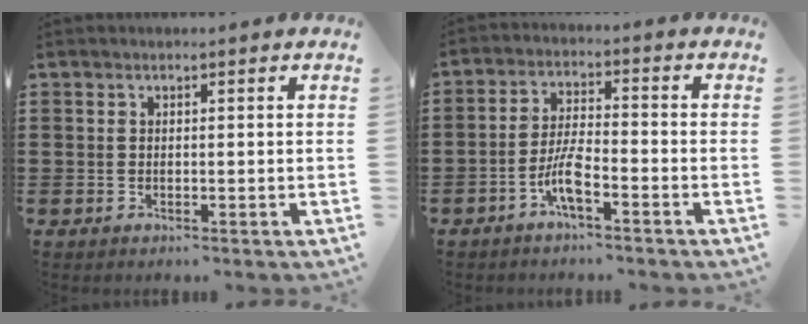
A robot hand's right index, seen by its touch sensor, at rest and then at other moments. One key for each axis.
{"total": 5.5, "fx": -3.1, "fy": 0.9, "fz": 4.4, "tx": -0.107, "ty": -0.008, "tz": -0.064}